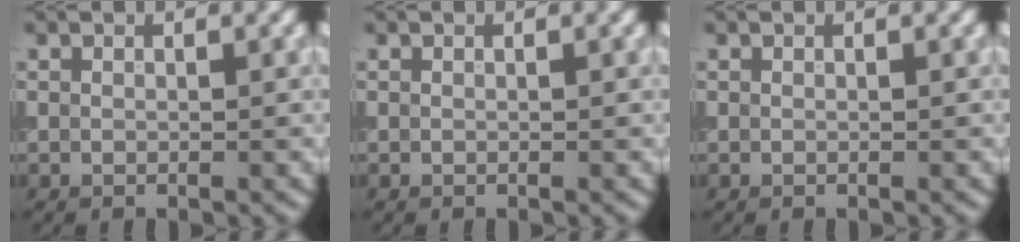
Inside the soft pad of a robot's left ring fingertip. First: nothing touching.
{"total": 0.0}
{"total": 0.0}